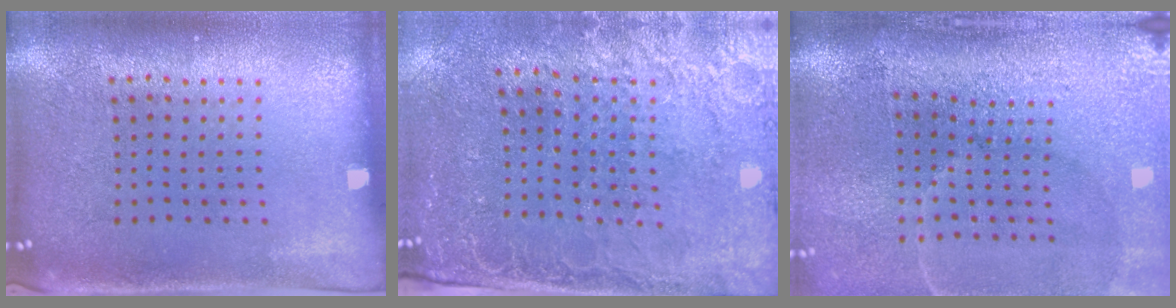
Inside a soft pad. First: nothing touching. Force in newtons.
{"total": 2.8, "press": 2.6, "slide": 1.1}
{"total": 4.6, "press": 3.9, "slide": 2.4}